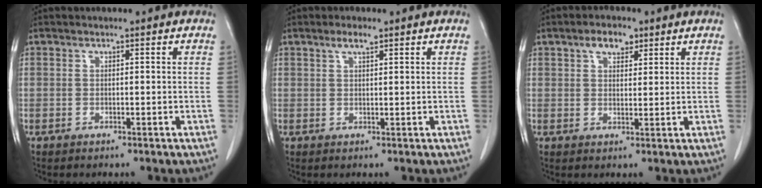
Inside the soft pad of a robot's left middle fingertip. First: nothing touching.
{"total": 2.1, "force": [1.4, 0.4, 1.5], "torque": [-0.033, 0.004, 0.027]}
{"total": 3.9, "force": [2.4, 1.9, 2.5], "torque": [-0.045, 0.010, 0.041]}